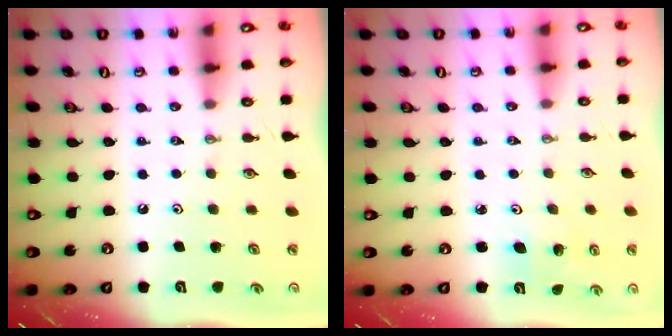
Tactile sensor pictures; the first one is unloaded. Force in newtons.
{"total": 2.5, "press": 2.5, "slide": 0.1}